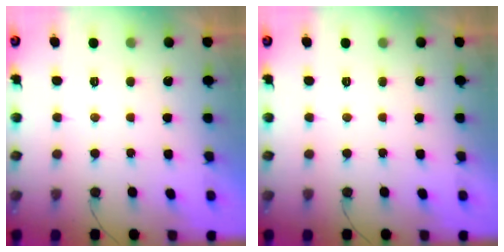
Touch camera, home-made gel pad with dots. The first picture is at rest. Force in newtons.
{"total": 0.0}